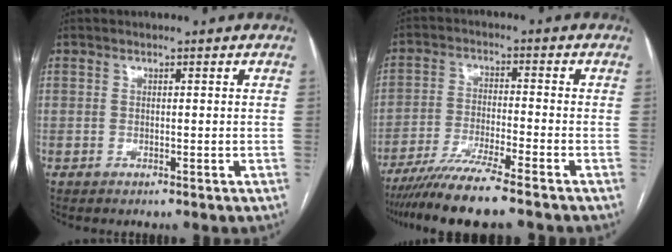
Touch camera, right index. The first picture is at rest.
{"total": 10.2, "force": [-8.2, -0.5, 6.0], "torque": [-0.097, -0.030, -0.143]}